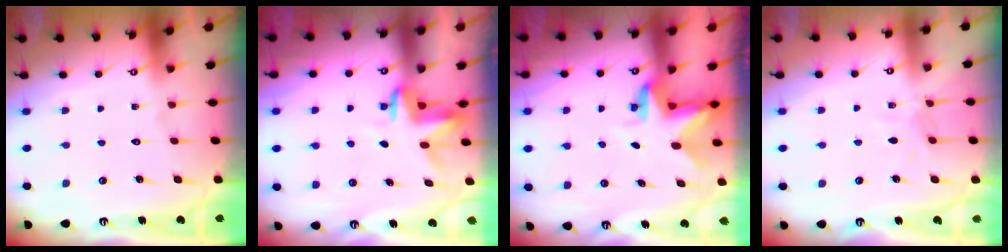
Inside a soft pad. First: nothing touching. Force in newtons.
{"total": 3.6, "press": 3.6, "slide": 0.2}
{"total": 3.3, "press": 3.3, "slide": 0.2}
{"total": 4.0, "press": 4.0, "slide": 0.5}